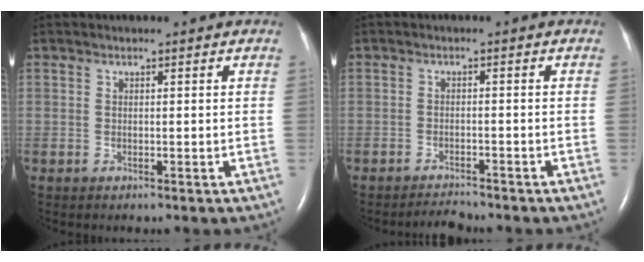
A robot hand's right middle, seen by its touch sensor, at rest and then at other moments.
{"total": 2.1, "force": [-2.1, -0.1, -0.1], "torque": [-0.005, -0.014, -0.034]}